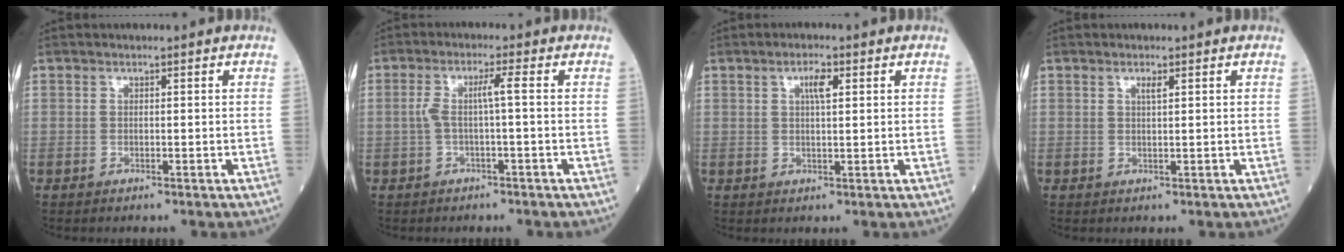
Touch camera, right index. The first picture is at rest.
{"total": 3.3, "force": [-0.3, -0.2, 3.3], "torque": [-0.067, 0.016, 0.001]}
{"total": 2.8, "force": [1.1, 0.6, 2.5], "torque": [-0.050, 0.002, 0.021]}
{"total": 1.1, "force": [0.6, 0.0, 0.9], "torque": [-0.021, -0.002, 0.012]}